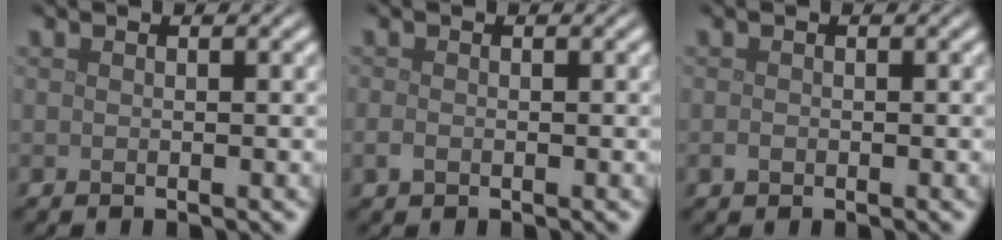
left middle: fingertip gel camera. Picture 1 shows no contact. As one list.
[{"total": 0.8, "force": [-0.3, 0.6, 0.5], "torque": [-0.012, -0.003, -0.008]}, {"total": 0.6, "force": [-0.3, 0.5, 0.3], "torque": [-0.007, -0.002, -0.005]}]